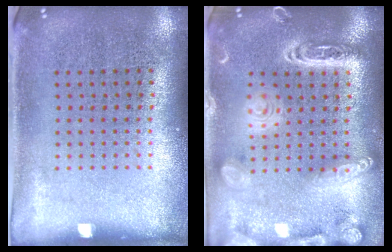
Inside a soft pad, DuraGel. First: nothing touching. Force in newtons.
{"total": 2.8, "press": 2.8, "slide": 0.3}